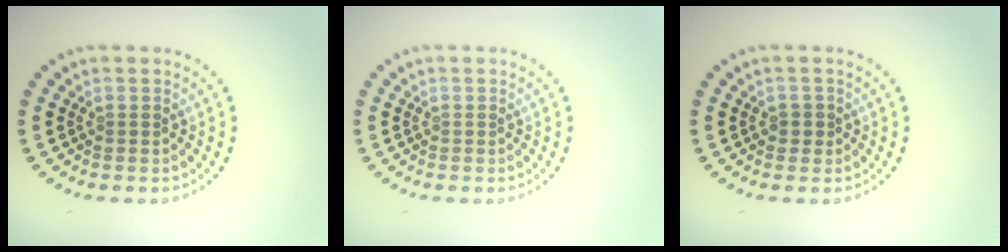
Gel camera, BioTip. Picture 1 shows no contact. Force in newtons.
{"total": 0.0}
{"total": 1.0, "press": 0.9, "slide": 0.4}